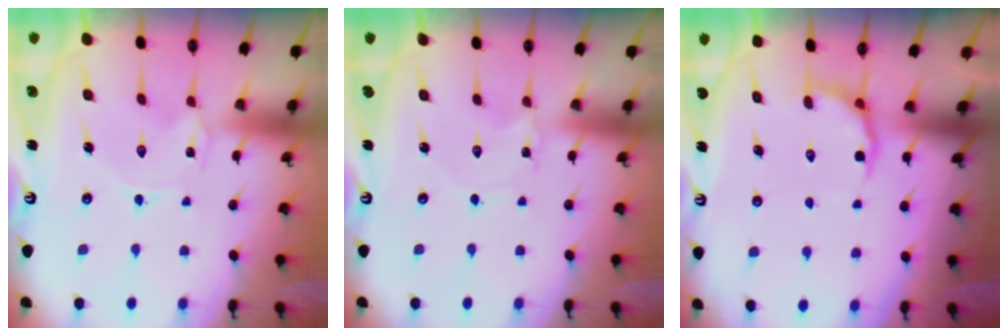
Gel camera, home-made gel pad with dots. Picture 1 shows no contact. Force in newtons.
{"total": 0.0}
{"total": 4.6, "press": 4.0, "slide": 2.2}